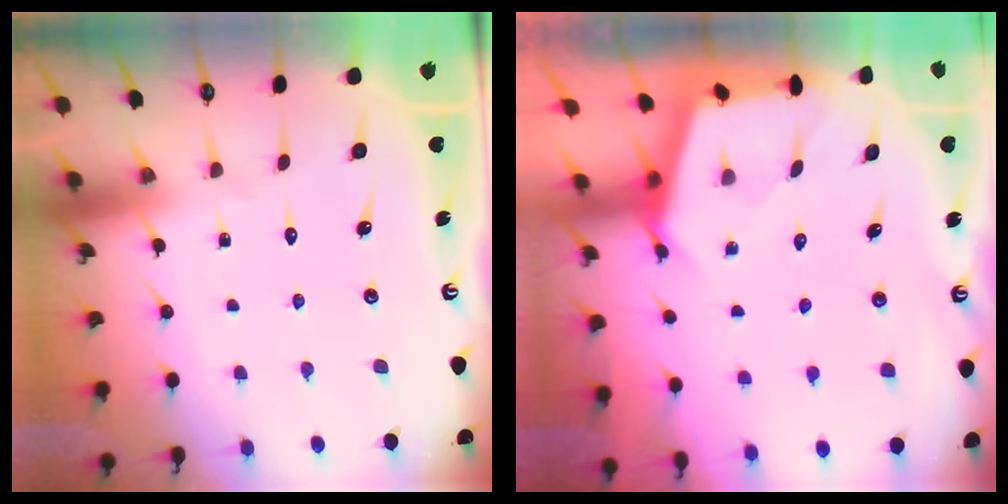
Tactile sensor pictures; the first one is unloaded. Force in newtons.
{"total": 2.7, "press": 2.6, "slide": 0.3}